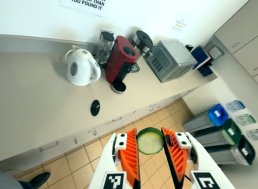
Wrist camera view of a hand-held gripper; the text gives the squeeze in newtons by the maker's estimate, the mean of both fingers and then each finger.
{"total": 9.6, "left": 9.6, "right": 9.6}